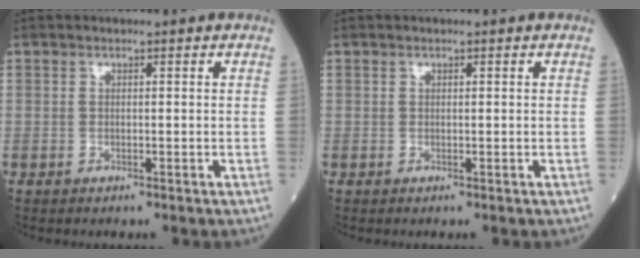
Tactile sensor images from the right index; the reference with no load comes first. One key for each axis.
{"total": 0.0}